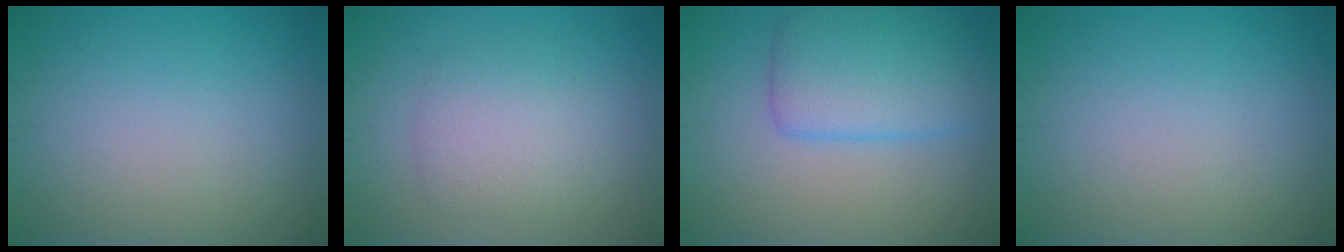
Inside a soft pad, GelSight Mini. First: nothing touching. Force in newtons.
{"total": 2.9, "press": 2.9, "slide": 0.2}
{"total": 5.2, "press": 5.2, "slide": 0.3}
{"total": 0.0}